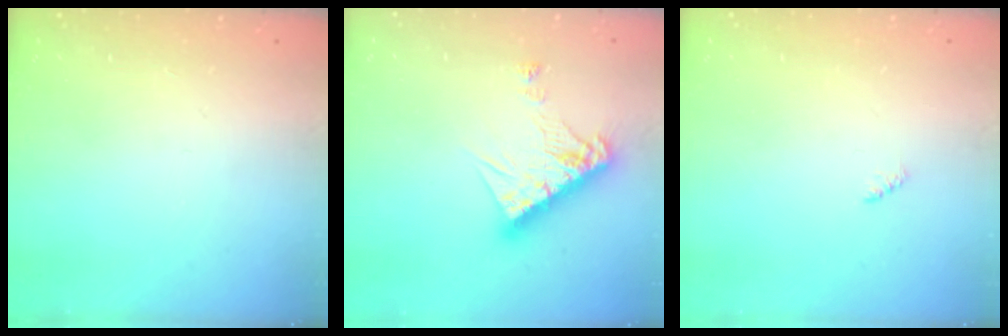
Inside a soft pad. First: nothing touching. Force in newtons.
{"total": 11.6, "press": 11.6, "slide": 1.0}
{"total": 1.9, "press": 1.9, "slide": 0.4}